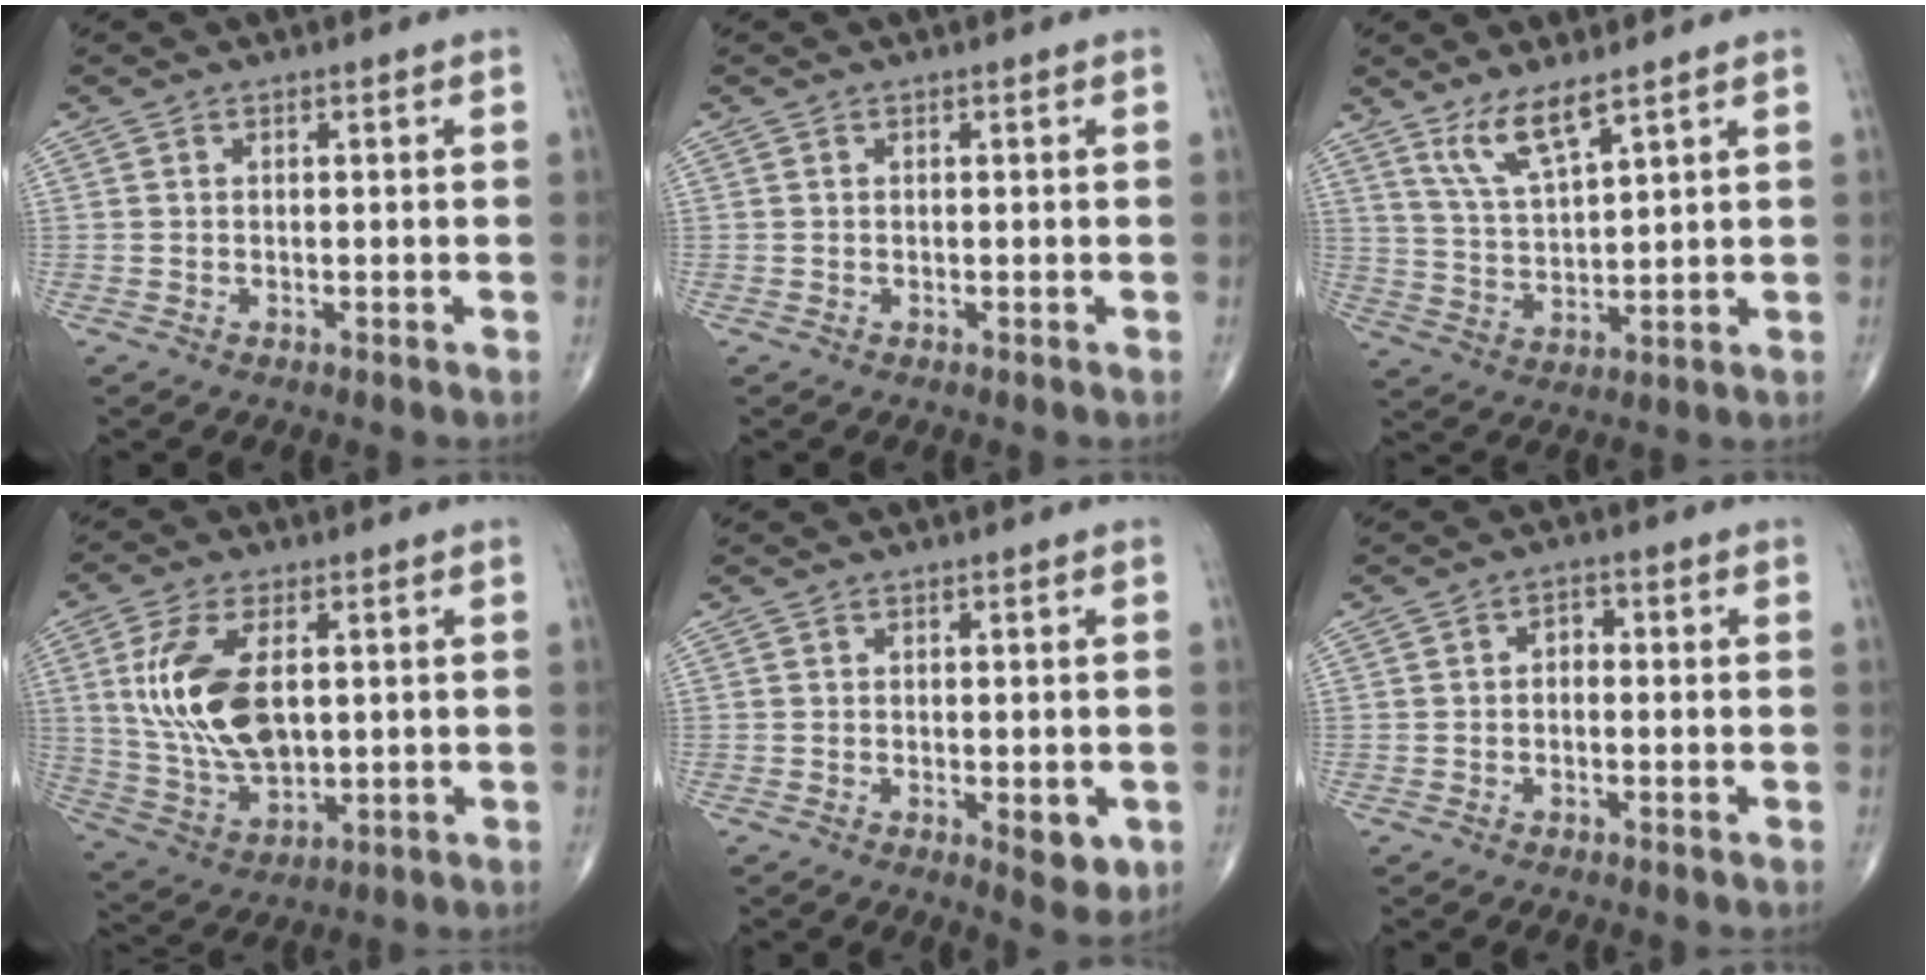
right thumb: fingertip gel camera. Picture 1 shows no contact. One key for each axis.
{"total": 0.0}
{"total": 7.6, "fx": 5.3, "fy": 1.6, "fz": 5.2, "tx": -0.102, "ty": -0.037, "tz": 0.112}
{"total": 14.8, "fx": 2.6, "fy": 7.9, "fz": 12.3, "tx": -0.245, "ty": -0.010, "tz": 0.061}
{"total": 4.4, "fx": -1.1, "fy": 1.9, "fz": 3.8, "tx": -0.036, "ty": -0.008, "tz": -0.011}
{"total": 2.2, "fx": -0.3, "fy": 1.5, "fz": 1.5, "tx": -0.015, "ty": 0.012, "tz": -0.012}